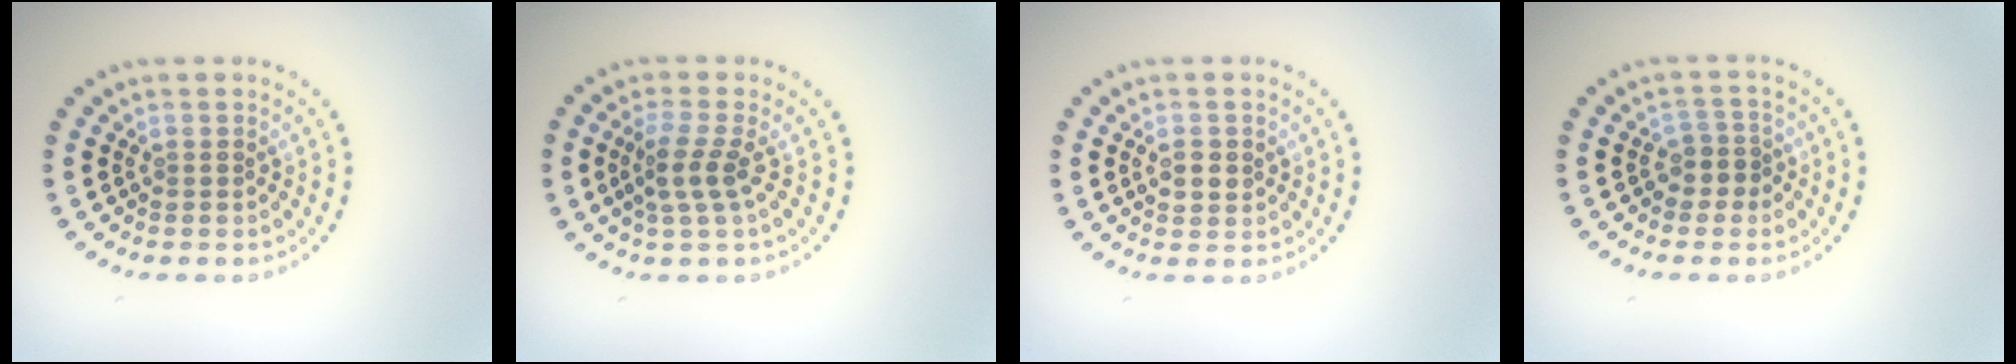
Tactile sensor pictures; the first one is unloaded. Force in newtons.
{"total": 2.4, "press": 2.1, "slide": 1.2}
{"total": 1.5, "press": 1.5, "slide": 0.4}
{"total": 1.9, "press": 1.5, "slide": 1.1}